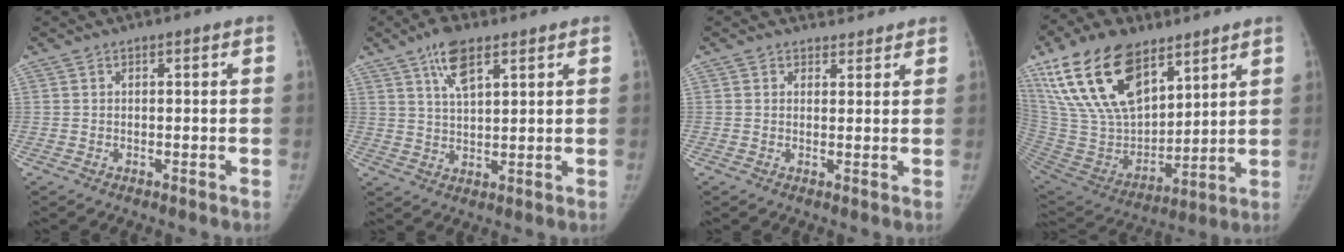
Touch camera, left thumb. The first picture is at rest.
{"total": 7.3, "force": [4.2, 2.7, 5.3], "torque": [-0.088, -0.017, 0.077]}
{"total": 2.2, "force": [1.8, 1.1, -0.4], "torque": [0.023, -0.012, 0.020]}
{"total": 24.7, "force": [14.5, 12.9, 15.4], "torque": [-0.285, -0.041, 0.278]}